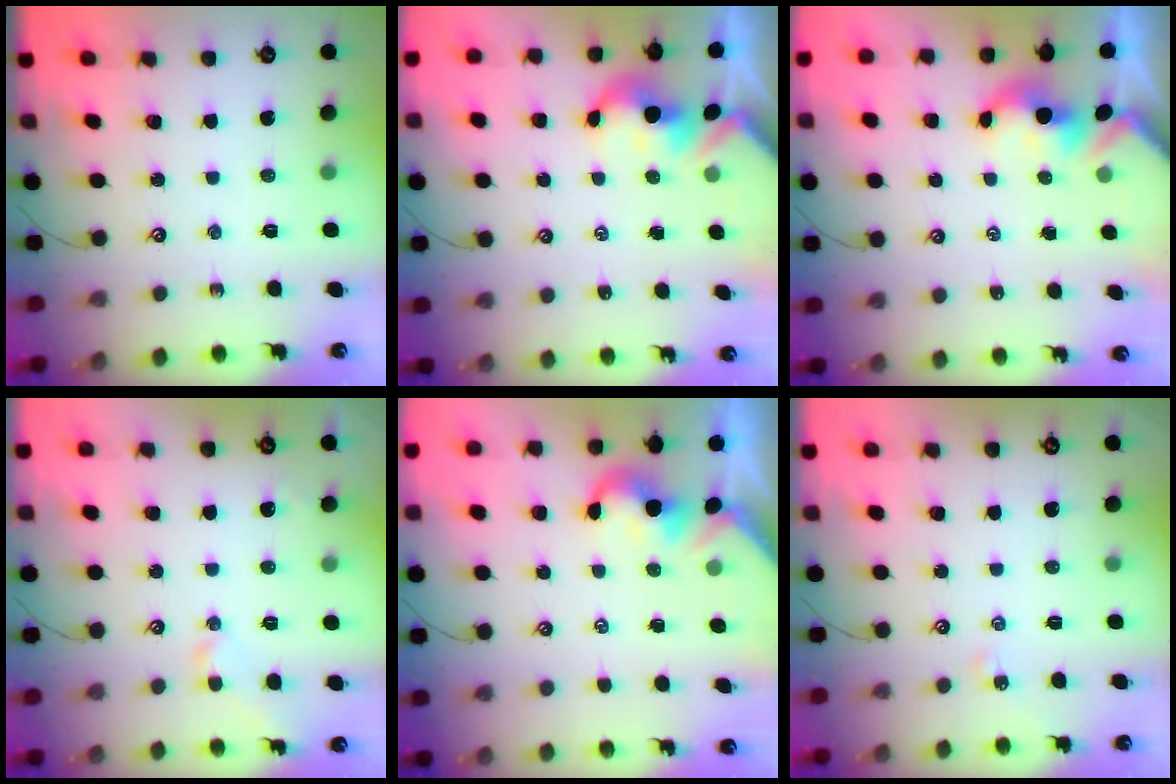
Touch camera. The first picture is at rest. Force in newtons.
{"total": 2.0, "press": 2.0, "slide": 0.1}
{"total": 1.5, "press": 1.5, "slide": 0.2}
{"total": 0.8, "press": 0.6, "slide": 0.5}
{"total": 0.6, "press": 0.5, "slide": 0.3}
{"total": 2.6, "press": 2.6, "slide": 0.5}